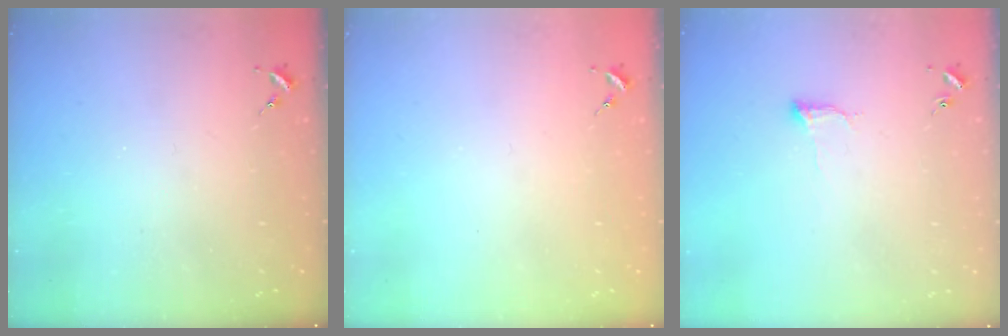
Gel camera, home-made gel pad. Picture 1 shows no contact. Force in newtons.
{"total": 0.7, "press": 0.7, "slide": 0.0}
{"total": 5.6, "press": 5.6, "slide": 0.2}